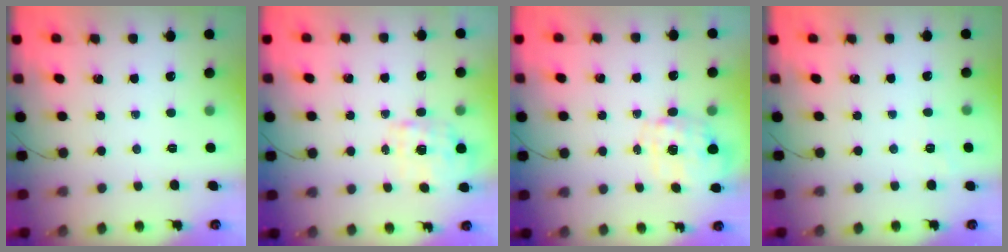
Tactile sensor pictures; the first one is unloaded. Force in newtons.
{"total": 1.9, "press": 1.8, "slide": 0.5}
{"total": 2.8, "press": 2.7, "slide": 0.9}
{"total": 3.3, "press": 3.0, "slide": 1.5}